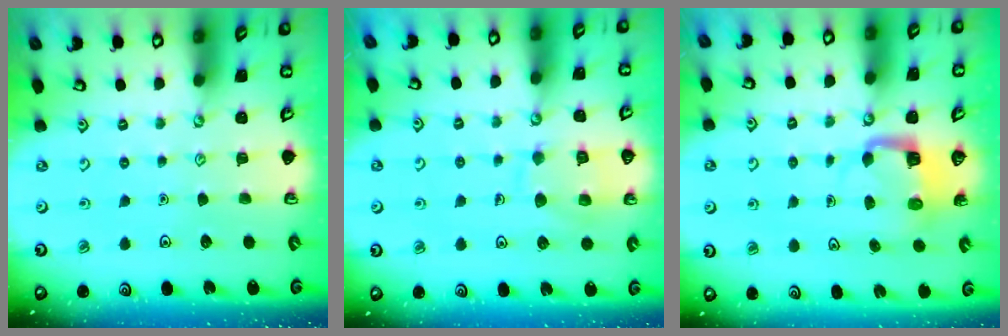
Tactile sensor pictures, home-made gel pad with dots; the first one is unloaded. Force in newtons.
{"total": 10.7, "press": 10.6, "slide": 0.9}
{"total": 4.4, "press": 4.4, "slide": 0.1}